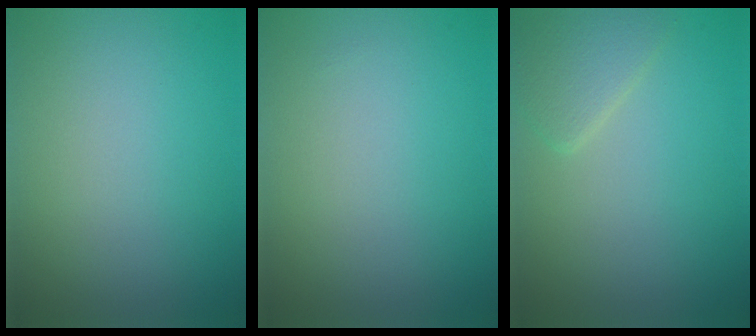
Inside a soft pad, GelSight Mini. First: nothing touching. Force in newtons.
{"total": 0.0}
{"total": 2.2, "press": 2.2, "slide": 0.1}